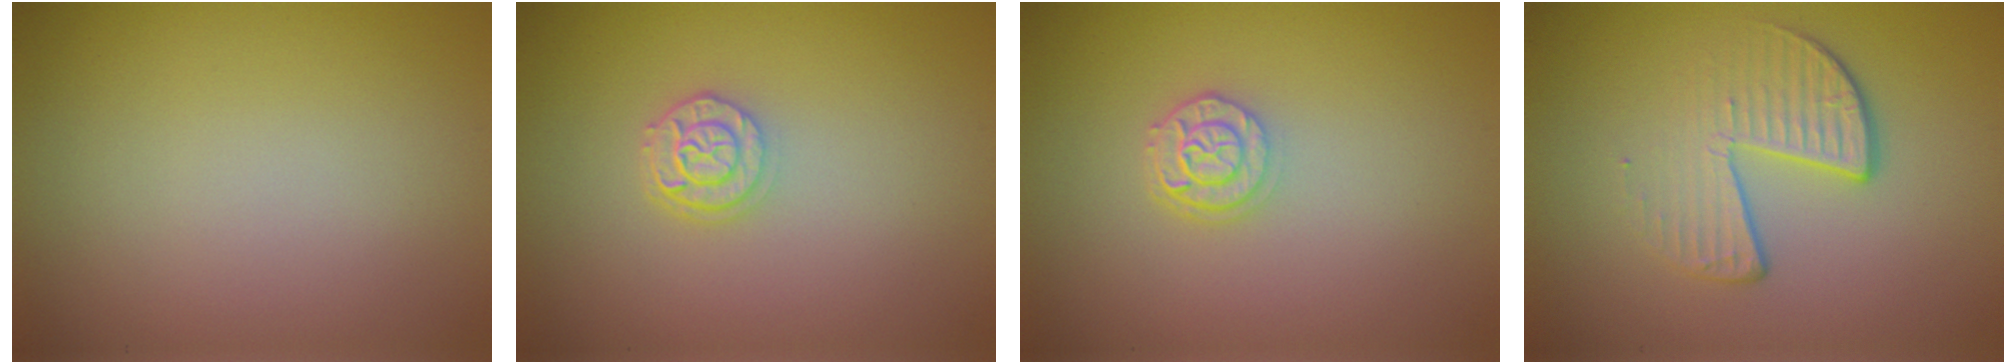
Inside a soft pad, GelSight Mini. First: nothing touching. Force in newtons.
{"total": 2.4, "press": 1.9, "slide": 1.4}
{"total": 2.4, "press": 1.9, "slide": 1.4}
{"total": 4.0, "press": 2.7, "slide": 2.9}